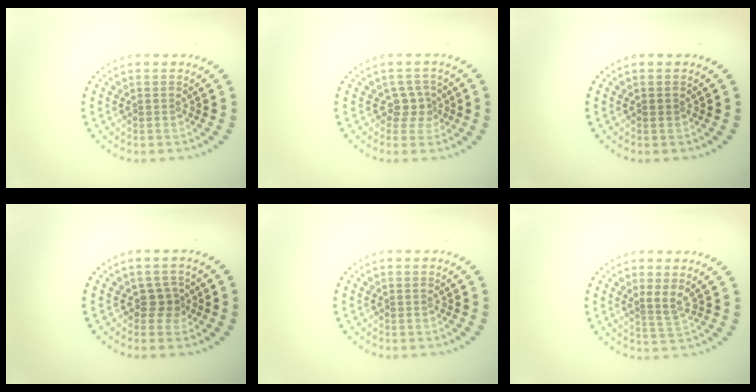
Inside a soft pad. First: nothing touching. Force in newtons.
{"total": 1.9, "press": 1.4, "slide": 1.2}
{"total": 0.6, "press": 0.6, "slide": 0.1}
{"total": 1.7, "press": 1.3, "slide": 1.0}
{"total": 0.0}
{"total": 1.8, "press": 1.1, "slide": 1.4}